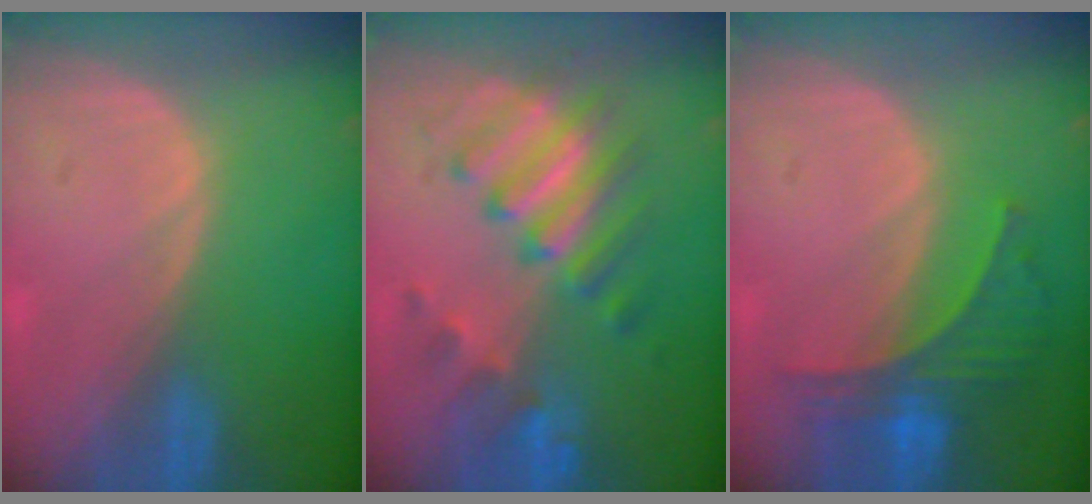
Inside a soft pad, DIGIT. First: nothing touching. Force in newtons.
{"total": 8.0, "press": 8.0, "slide": 0.2}
{"total": 6.1, "press": 6.0, "slide": 1.0}